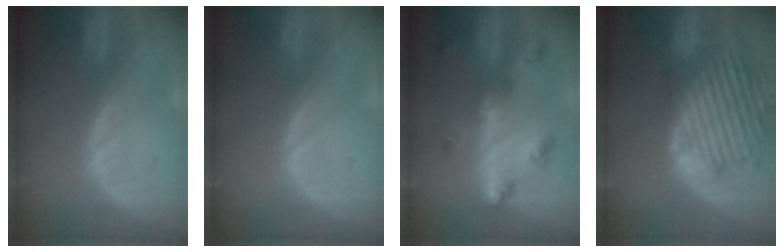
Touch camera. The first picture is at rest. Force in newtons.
{"total": 0.0}
{"total": 6.7, "press": 5.8, "slide": 3.3}
{"total": 14.1, "press": 12.0, "slide": 7.4}